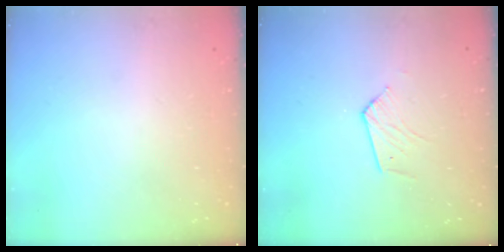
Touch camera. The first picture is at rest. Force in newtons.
{"total": 4.4, "press": 4.4, "slide": 0.4}